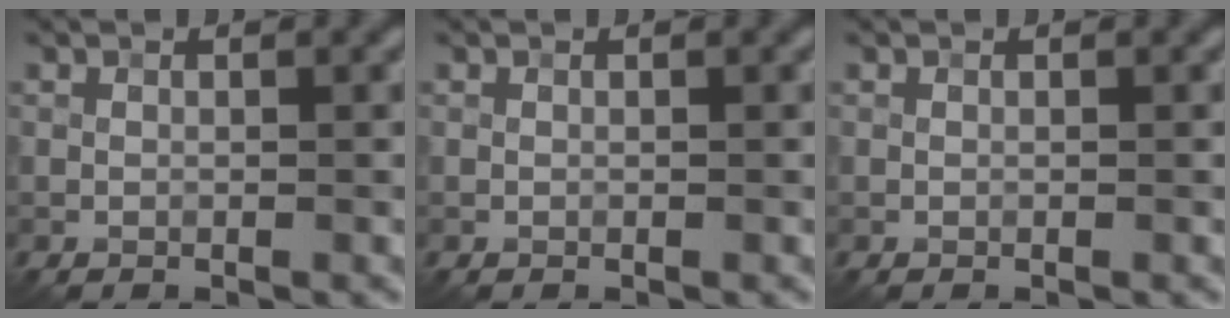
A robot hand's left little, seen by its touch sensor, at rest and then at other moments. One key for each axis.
{"total": 0.0}
{"total": 0.0}